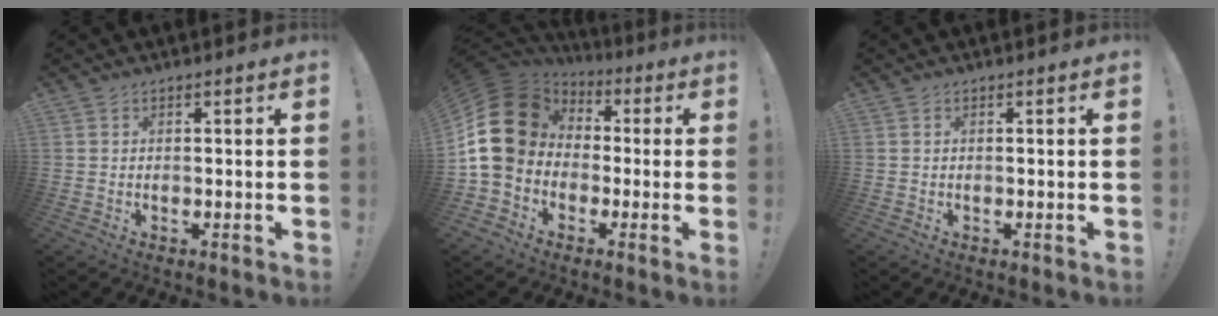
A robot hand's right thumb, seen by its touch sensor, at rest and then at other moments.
{"total": 18.2, "force": [1.3, 14.7, 10.7], "torque": [-0.185, 0.014, 0.037]}
{"total": 0.0}